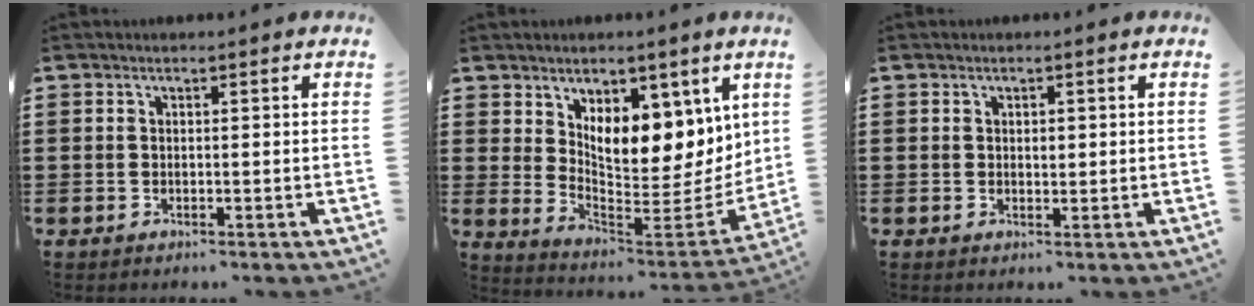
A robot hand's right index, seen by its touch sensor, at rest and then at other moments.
{"total": 8.3, "force": [5.4, 4.2, 4.8], "torque": [-0.072, -0.056, 0.093]}
{"total": 1.0, "force": [0.2, 0.5, 0.9], "torque": [-0.017, 0.005, 0.003]}